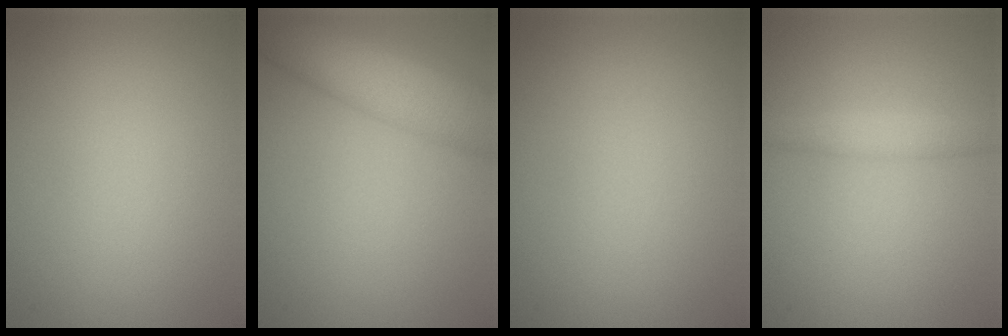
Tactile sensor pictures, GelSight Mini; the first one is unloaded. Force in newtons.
{"total": 7.3, "press": 7.3, "slide": 0.3}
{"total": 0.0}
{"total": 1.7, "press": 1.7, "slide": 0.1}